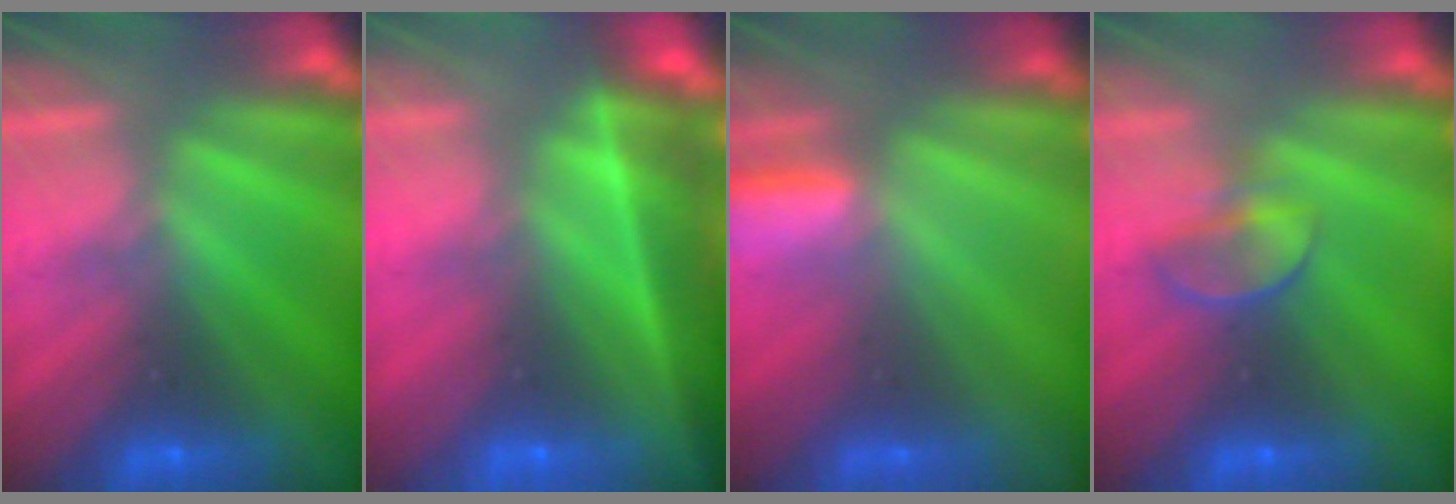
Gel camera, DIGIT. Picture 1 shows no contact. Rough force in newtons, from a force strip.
{"total": 8.8}
{"total": 2.8}
{"total": 2.3}